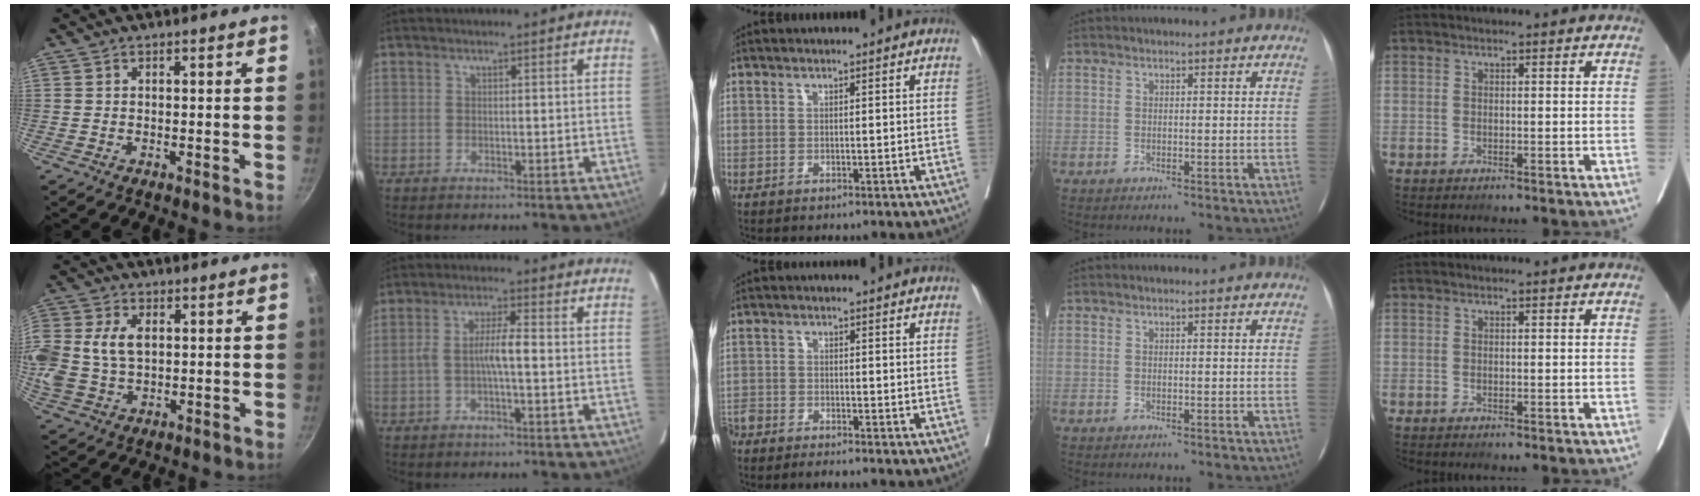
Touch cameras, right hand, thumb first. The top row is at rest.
{"thumb": {"total": 13.8, "force": [1.8, 9.5, 9.9], "torque": [-0.245, 0.004, 0.040]}, "index": {"total": 4.6, "force": [-0.7, 0.7, 4.5], "torque": [-0.087, 0.013, -0.011]}, "middle": {"total": 4.6, "force": [-4.2, 0.6, 1.9], "torque": [-0.031, -0.009, -0.074]}}